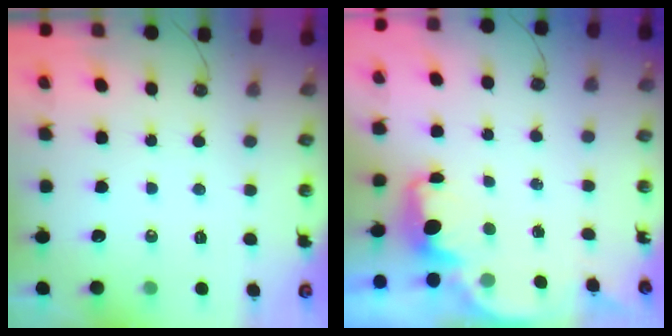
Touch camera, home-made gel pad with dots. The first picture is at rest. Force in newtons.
{"total": 2.0, "press": 1.8, "slide": 0.8}